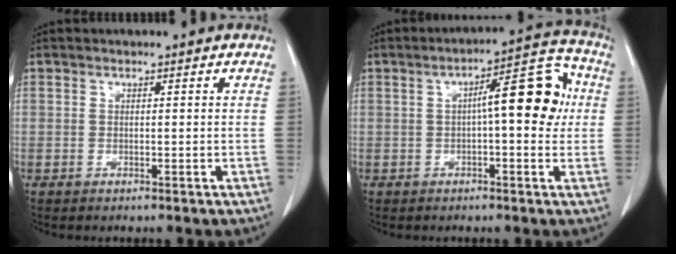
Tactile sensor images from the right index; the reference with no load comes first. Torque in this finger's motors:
{"motor_torque": [0.92, 0.03, 0.46, 0.09]}